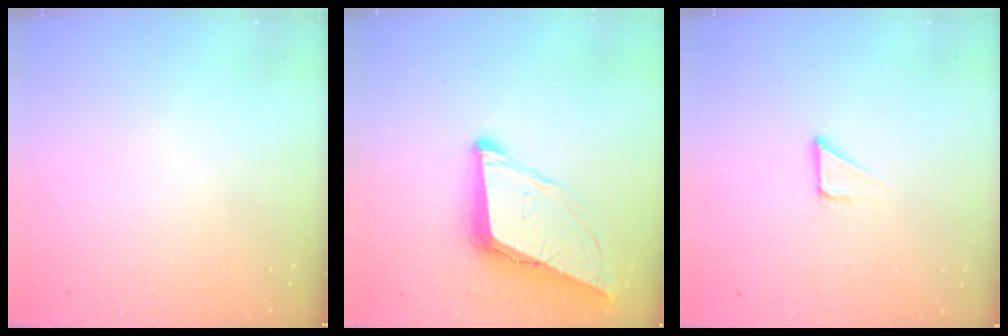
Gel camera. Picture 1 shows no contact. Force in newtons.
{"total": 11.8, "press": 11.2, "slide": 3.8}
{"total": 2.1, "press": 2.1, "slide": 0.0}